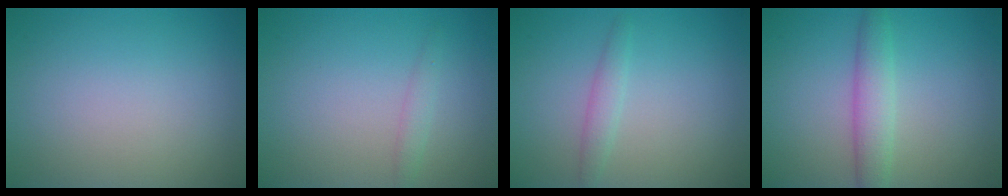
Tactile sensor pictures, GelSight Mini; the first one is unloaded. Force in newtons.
{"total": 1.0, "press": 1.0, "slide": 0.0}
{"total": 1.5, "press": 1.5, "slide": 0.0}
{"total": 3.0, "press": 3.0, "slide": 0.1}